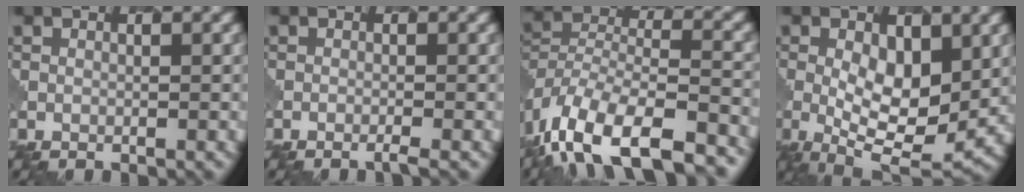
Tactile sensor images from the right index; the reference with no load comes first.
{"total": 0.9, "force": [-0.7, 0.0, 0.6], "torque": [-0.006, 0.000, -0.019]}
{"total": 15.1, "force": [-11.2, 6.3, 8.0], "torque": [-0.154, -0.009, -0.166]}
{"total": 7.4, "force": [0.3, 3.6, 6.4], "torque": [-0.113, -0.006, 0.005]}